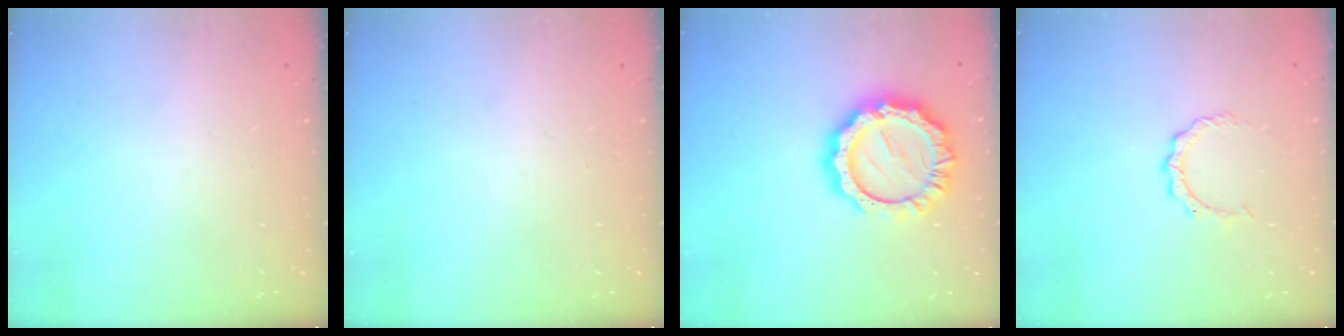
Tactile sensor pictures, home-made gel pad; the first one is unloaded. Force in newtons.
{"total": 0.0}
{"total": 15.7, "press": 15.7, "slide": 1.1}
{"total": 2.9, "press": 2.9, "slide": 0.2}